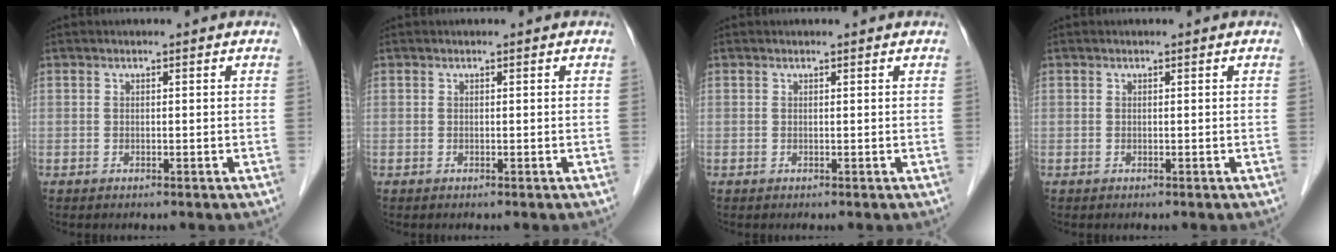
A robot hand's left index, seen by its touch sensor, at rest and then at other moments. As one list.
[{"total": 0.0}, {"total": 0.5, "force": [0.5, 0.1, 0.1], "torque": [-0.004, 0.003, 0.005]}, {"total": 0.0}]